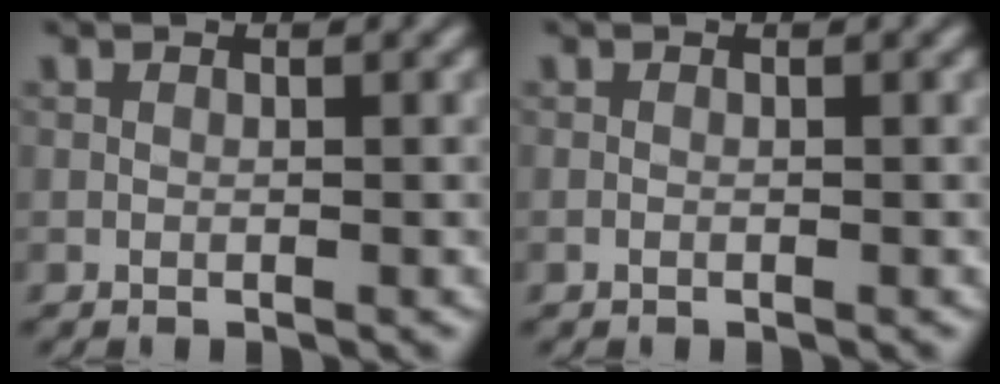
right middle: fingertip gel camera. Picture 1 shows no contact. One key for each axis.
{"total": 0.0}